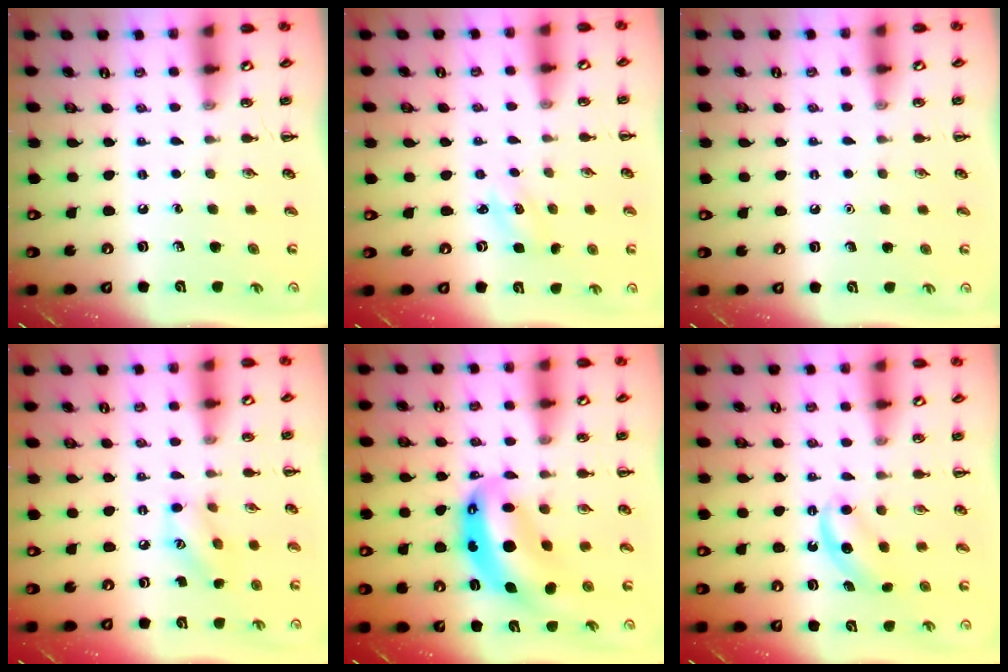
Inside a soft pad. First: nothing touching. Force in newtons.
{"total": 2.2, "press": 2.1, "slide": 0.6}
{"total": 1.6, "press": 1.6, "slide": 0.1}
{"total": 8.0, "press": 8.0, "slide": 0.3}
{"total": 10.2, "press": 9.8, "slide": 2.7}
{"total": 5.6, "press": 5.4, "slide": 1.5}